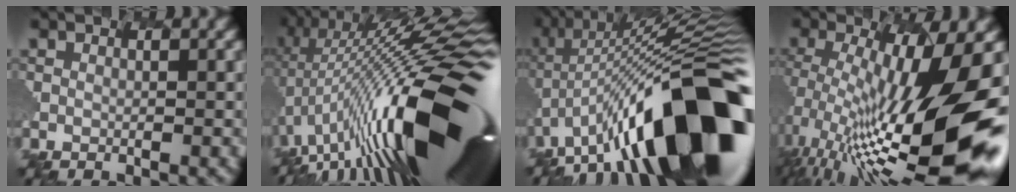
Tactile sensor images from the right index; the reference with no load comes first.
{"total": 19.4, "force": [-1.3, 6.0, 18.4], "torque": [-0.296, 0.007, -0.021]}
{"total": 16.7, "force": [-5.7, 5.9, 14.5], "torque": [-0.225, 0.039, -0.114]}
{"total": 15.9, "force": [-2.6, 4.1, 15.1], "torque": [-0.263, -0.007, -0.048]}